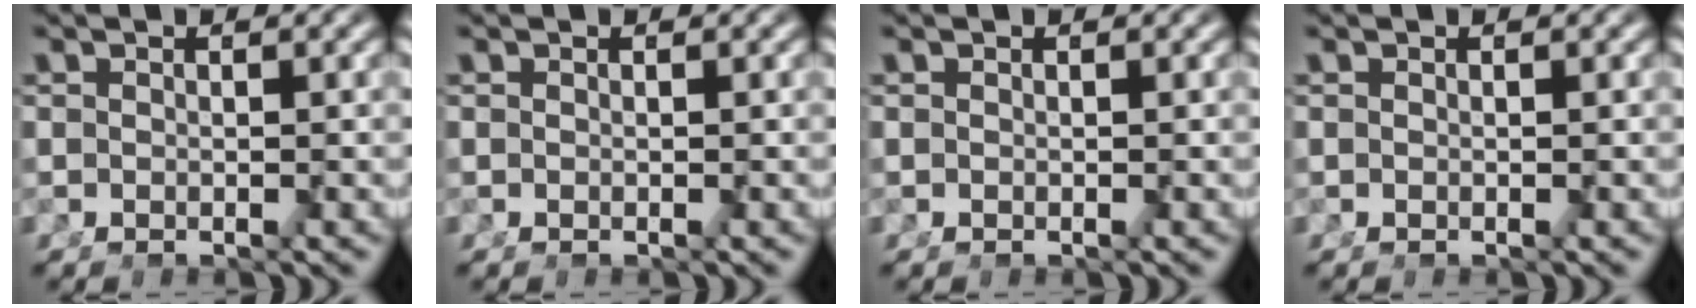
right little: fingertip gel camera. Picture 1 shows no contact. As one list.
[{"total": 0.0}, {"total": 0.0}, {"total": 0.0}]